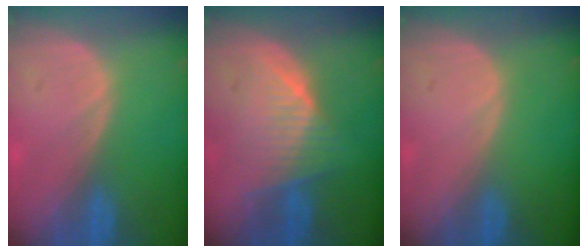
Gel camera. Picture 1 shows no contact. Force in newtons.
{"total": 6.9, "press": 6.3, "slide": 2.7}
{"total": 0.0}